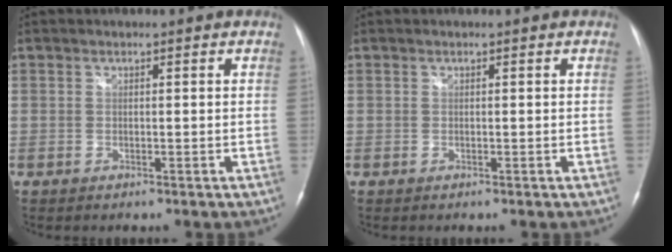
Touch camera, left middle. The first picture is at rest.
{"total": 0.0}